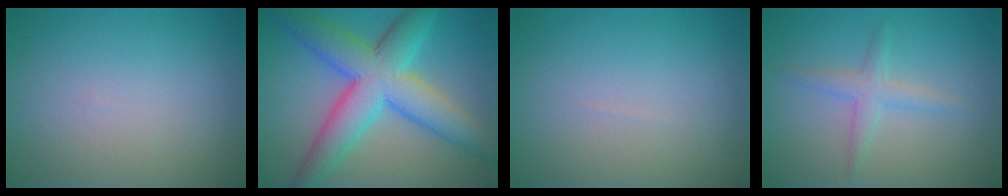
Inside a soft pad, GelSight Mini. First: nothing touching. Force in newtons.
{"total": 9.4, "press": 9.4, "slide": 0.2}
{"total": 0.0}
{"total": 2.2, "press": 2.2, "slide": 0.1}